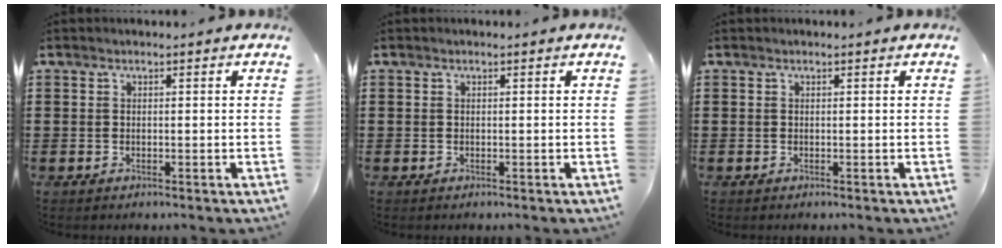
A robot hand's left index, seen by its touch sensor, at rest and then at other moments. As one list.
[{"total": 0.0}, {"total": 0.0}]